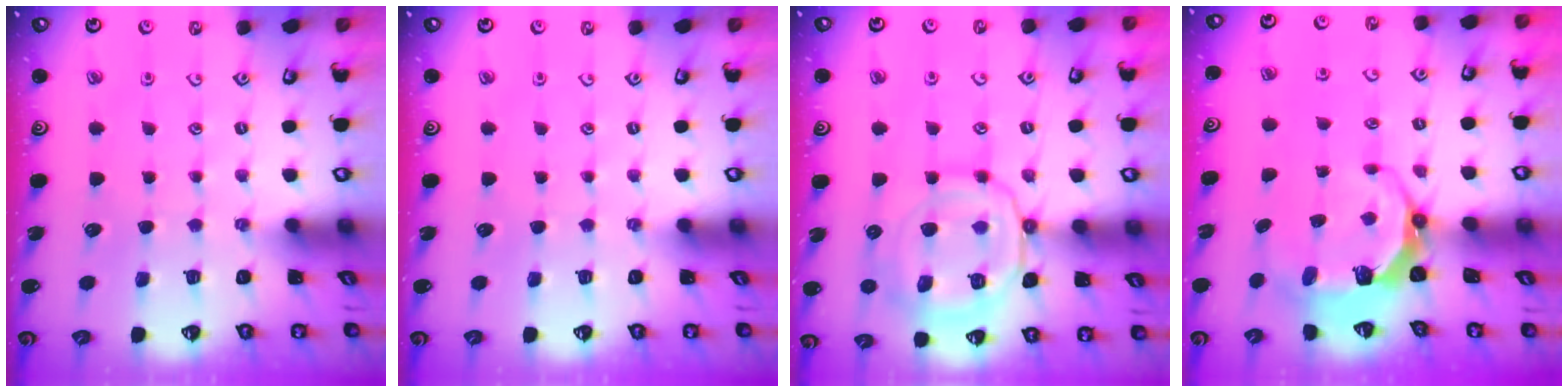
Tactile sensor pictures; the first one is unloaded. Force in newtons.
{"total": 0.0}
{"total": 14.1, "press": 14.0, "slide": 1.5}
{"total": 7.2, "press": 6.0, "slide": 4.1}